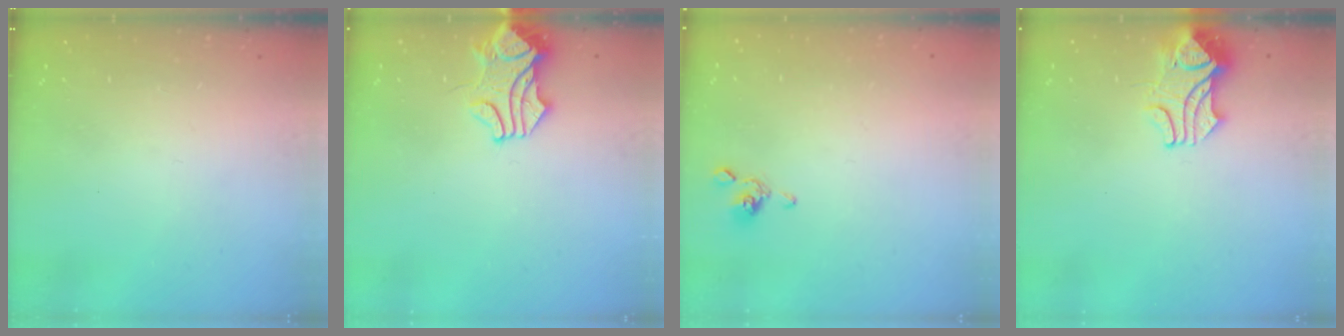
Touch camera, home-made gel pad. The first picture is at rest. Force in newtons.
{"total": 1.9, "press": 1.8, "slide": 0.8}
{"total": 2.3, "press": 2.2, "slide": 0.7}
{"total": 2.3, "press": 2.1, "slide": 0.9}